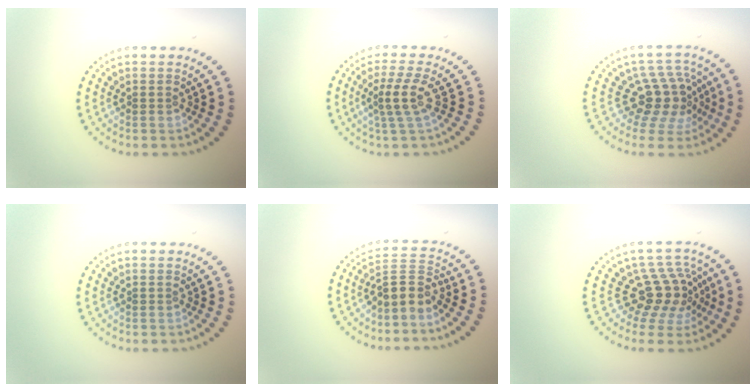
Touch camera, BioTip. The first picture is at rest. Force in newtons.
{"total": 2.8, "press": 2.1, "slide": 1.9}
{"total": 4.2, "press": 3.1, "slide": 2.8}
{"total": 0.0}
{"total": 2.9, "press": 2.3, "slide": 1.9}
{"total": 4.2, "press": 3.0, "slide": 3.0}